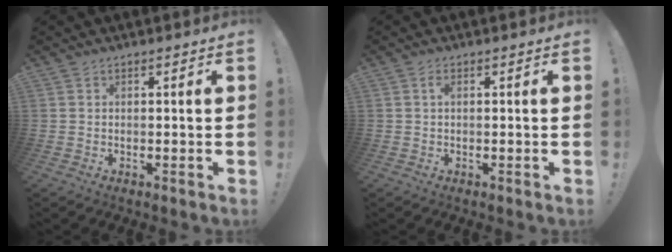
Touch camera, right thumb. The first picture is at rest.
{"total": 1.3, "force": [0.1, 0.4, 1.2], "torque": [-0.026, 0.003, 0.000]}